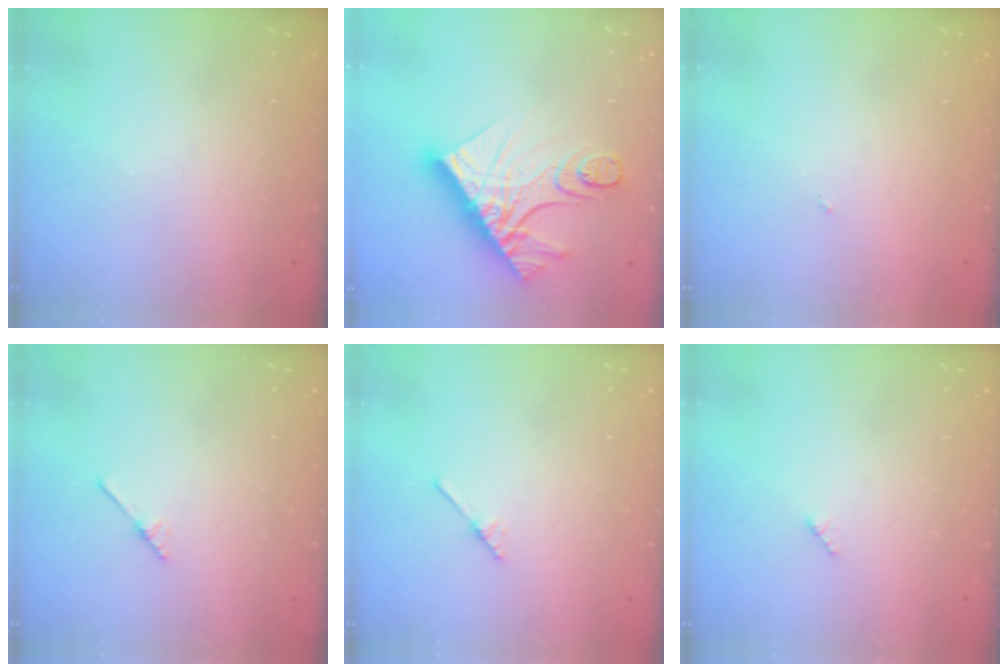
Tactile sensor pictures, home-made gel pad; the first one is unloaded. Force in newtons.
{"total": 16.3, "press": 16.3, "slide": 1.3}
{"total": 0.0}
{"total": 1.9, "press": 1.8, "slide": 0.3}
{"total": 1.9, "press": 1.8, "slide": 0.3}
{"total": 2.5, "press": 2.5, "slide": 0.3}